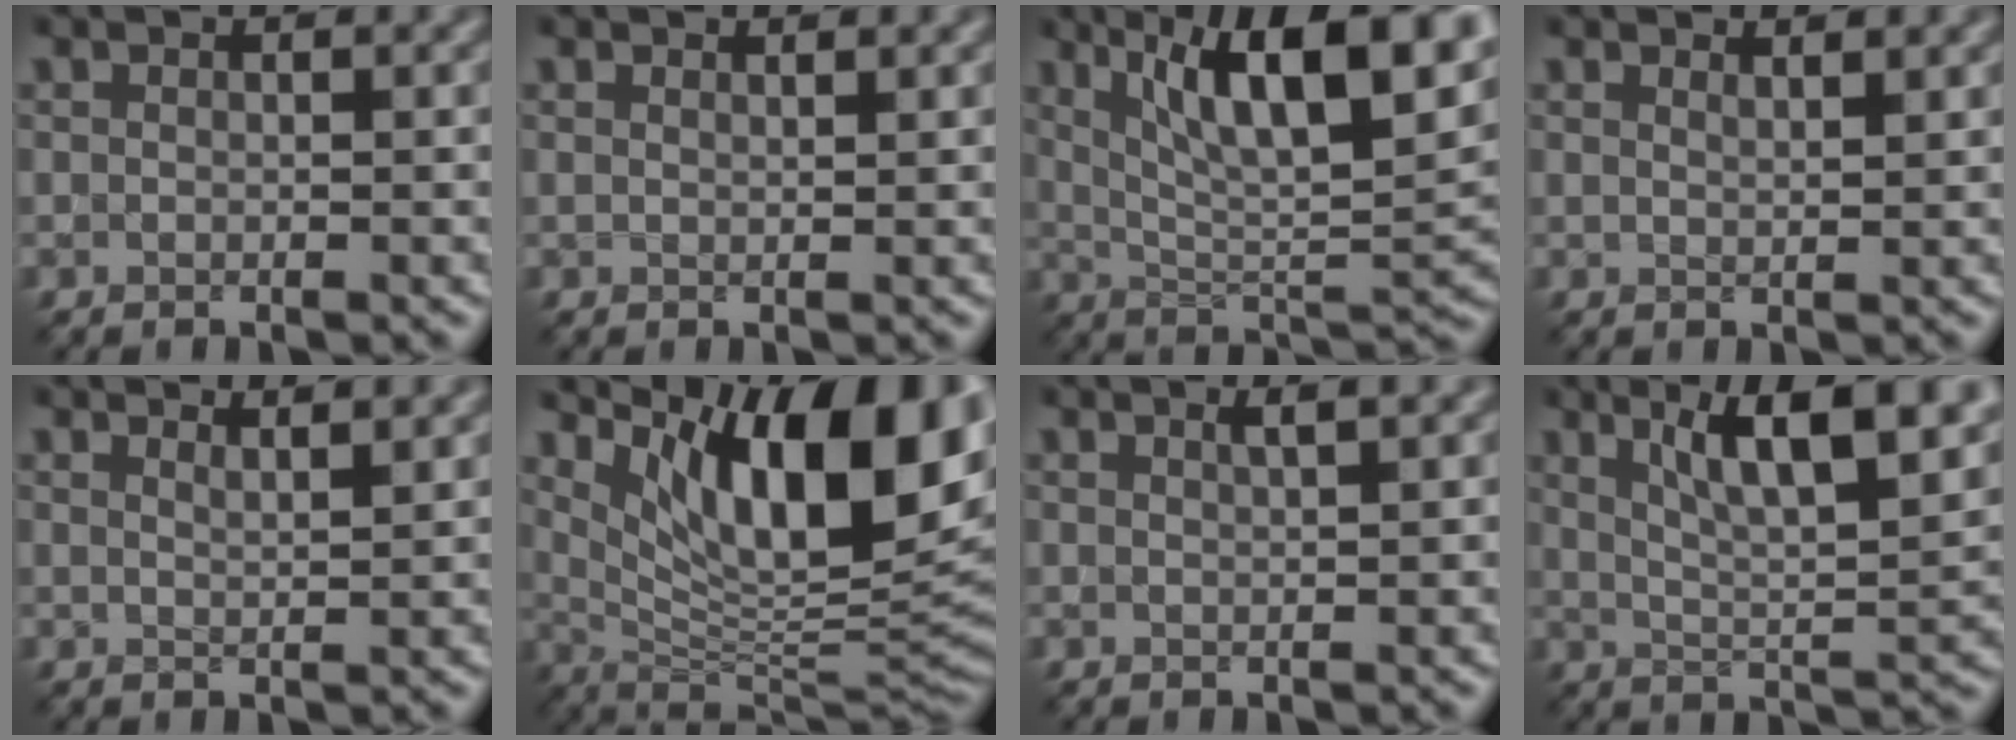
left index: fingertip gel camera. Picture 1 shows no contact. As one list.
[{"total": 1.1, "force": [0.9, 0.2, 0.5], "torque": [-0.004, 0.000, 0.010]}, {"total": 13.2, "force": [6.1, 4.3, 10.9], "torque": [-0.161, 0.008, 0.100]}, {"total": 1.7, "force": [1.4, 0.5, 0.8], "torque": [-0.005, 0.002, 0.015]}, {"total": 2.1, "force": [1.7, 0.6, 1.1], "torque": [-0.006, 0.004, 0.018]}, {"total": 14.1, "force": [6.0, 5.0, 11.8], "torque": [-0.160, -0.002, 0.103]}, {"total": 1.9, "force": [1.0, 0.5, 1.5], "torque": [-0.017, 0.004, 0.008]}, {"total": 10.9, "force": [5.2, 3.3, 9.0], "torque": [-0.121, 0.012, 0.078]}]